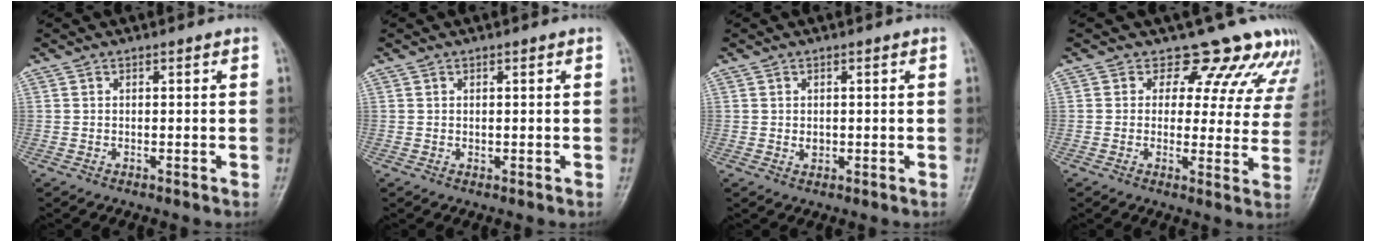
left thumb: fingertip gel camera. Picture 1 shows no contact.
{"total": 0.8, "force": [0.2, 0.7, 0.4], "torque": [-0.001, -0.001, 0.004]}
{"total": 1.6, "force": [0.0, 1.4, 0.9], "torque": [-0.005, -0.001, 0.003]}
{"total": 11.2, "force": [9.7, 5.2, 2.4], "torque": [0.023, -0.055, 0.095]}